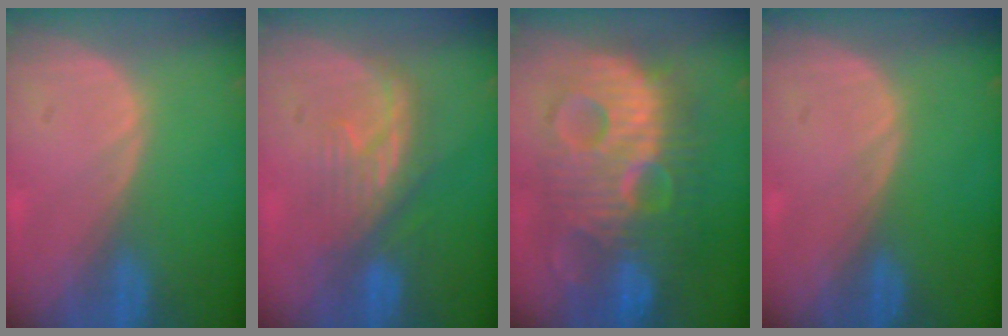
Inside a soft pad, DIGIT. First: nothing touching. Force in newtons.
{"total": 6.1, "press": 6.0, "slide": 1.1}
{"total": 13.6, "press": 13.5, "slide": 1.2}
{"total": 0.0}